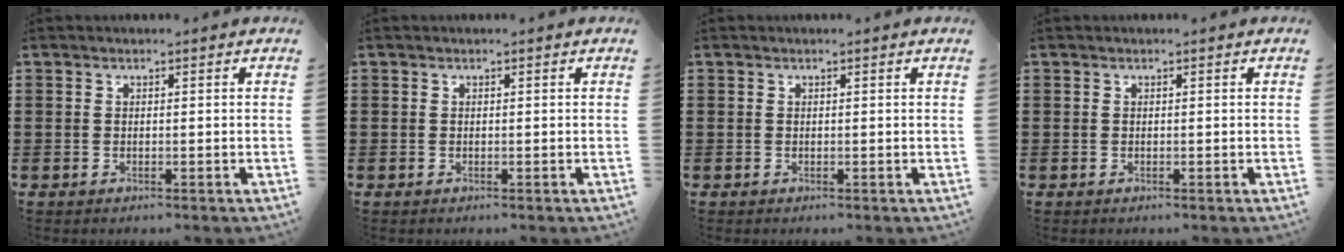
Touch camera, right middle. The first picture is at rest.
{"total": 0.0}
{"total": 0.0}
{"total": 0.0}